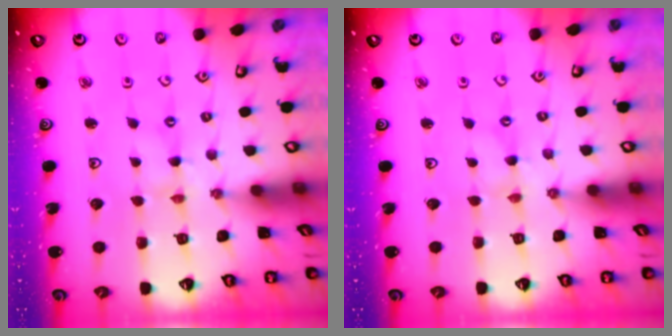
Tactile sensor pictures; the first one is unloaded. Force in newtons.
{"total": 0.0}